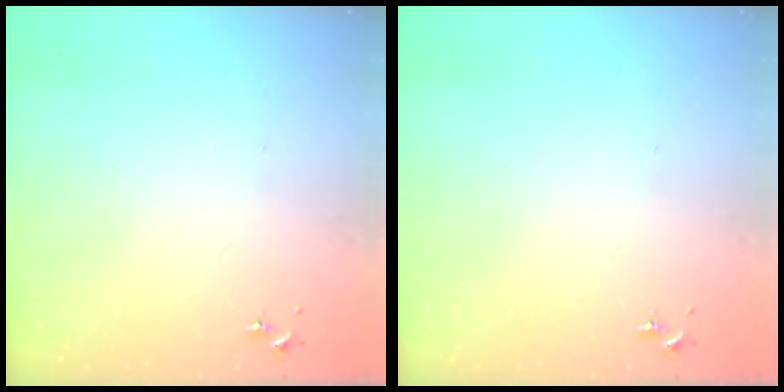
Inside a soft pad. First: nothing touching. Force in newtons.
{"total": 0.0}